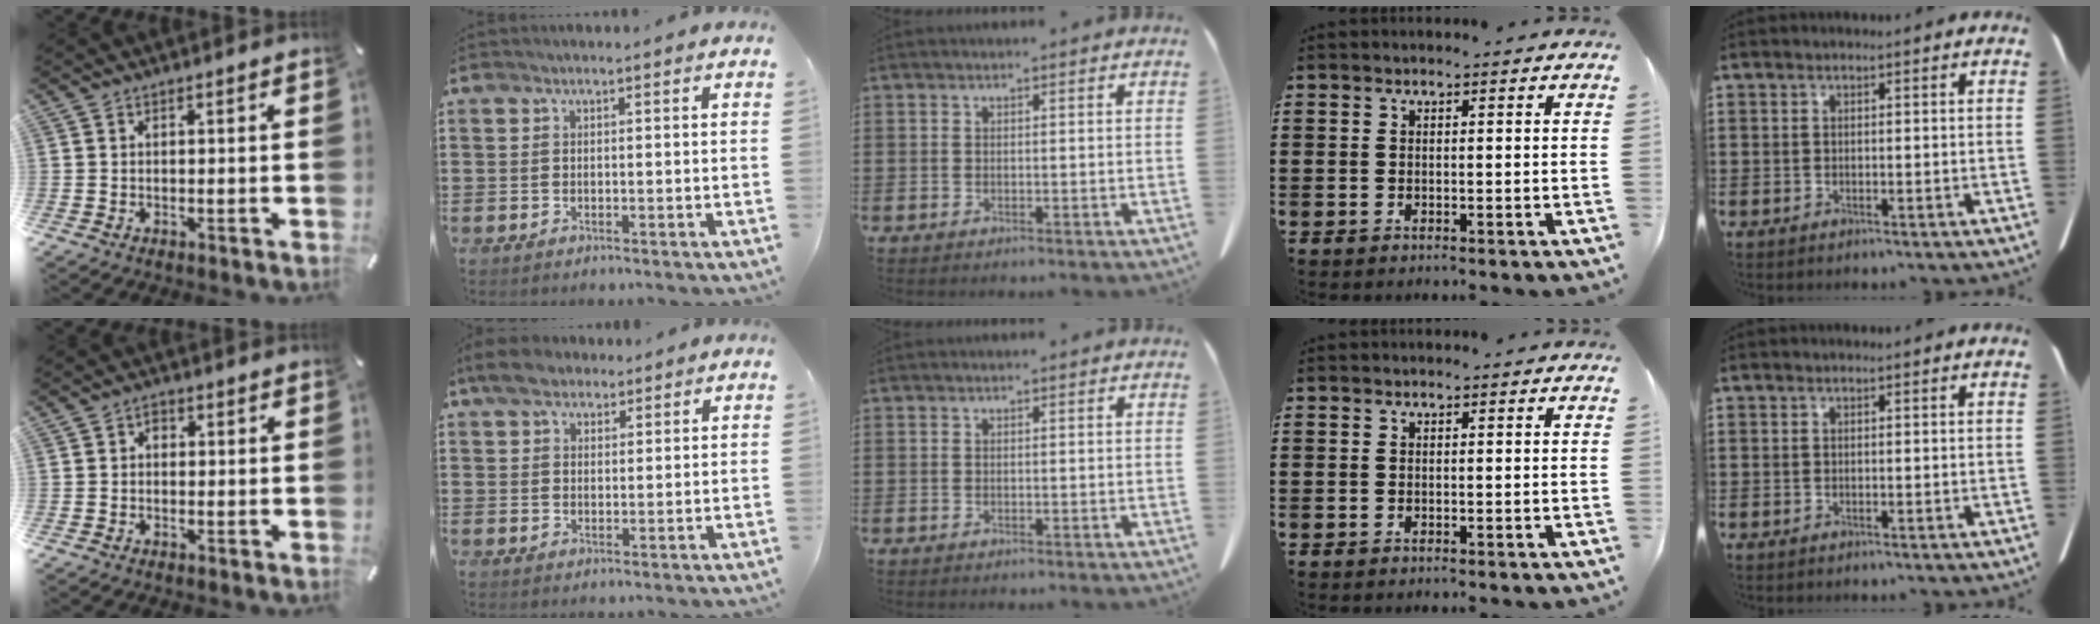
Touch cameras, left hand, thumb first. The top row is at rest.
{"thumb": {"total": 1.4, "force": [-0.1, 1.2, 0.7], "torque": [-0.014, 0.006, -0.004]}, "index": {"total": 4.8, "force": [3.3, 2.9, 1.9], "torque": [-0.045, 0.008, 0.059]}}